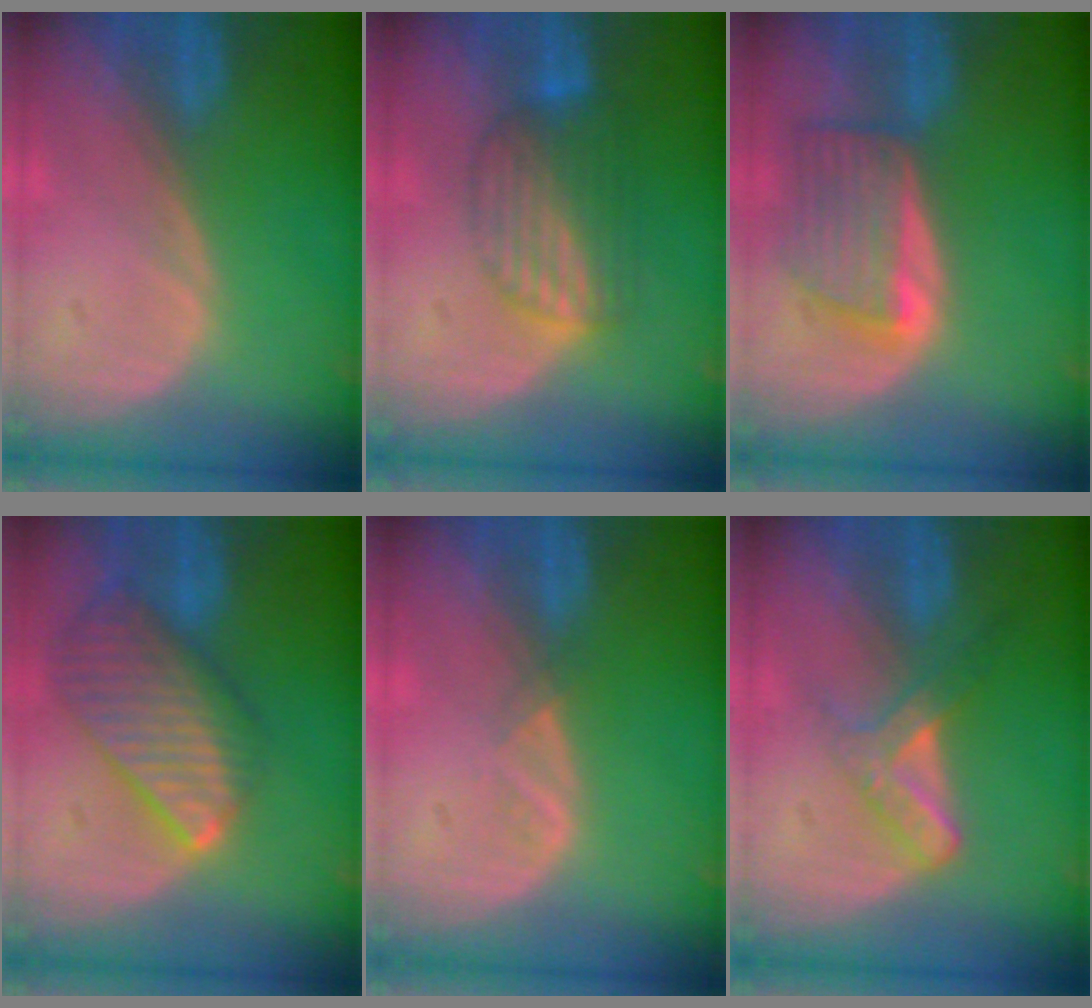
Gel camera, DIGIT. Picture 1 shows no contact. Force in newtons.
{"total": 6.4, "press": 6.3, "slide": 1.2}
{"total": 6.2, "press": 6.2, "slide": 0.4}
{"total": 9.9, "press": 8.6, "slide": 4.9}
{"total": 1.3, "press": 1.2, "slide": 0.7}
{"total": 5.4, "press": 4.7, "slide": 2.7}